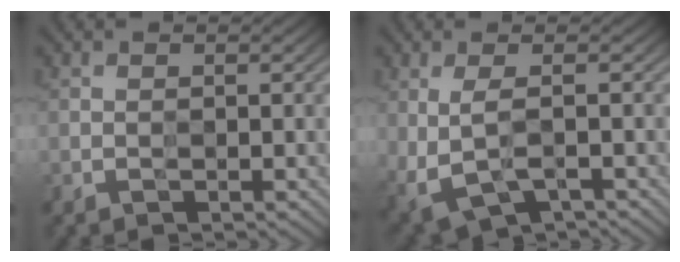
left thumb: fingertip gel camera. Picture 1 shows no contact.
{"total": 4.9, "force": [-0.4, 2.2, 4.3], "torque": [-0.105, -0.017, 0.000]}